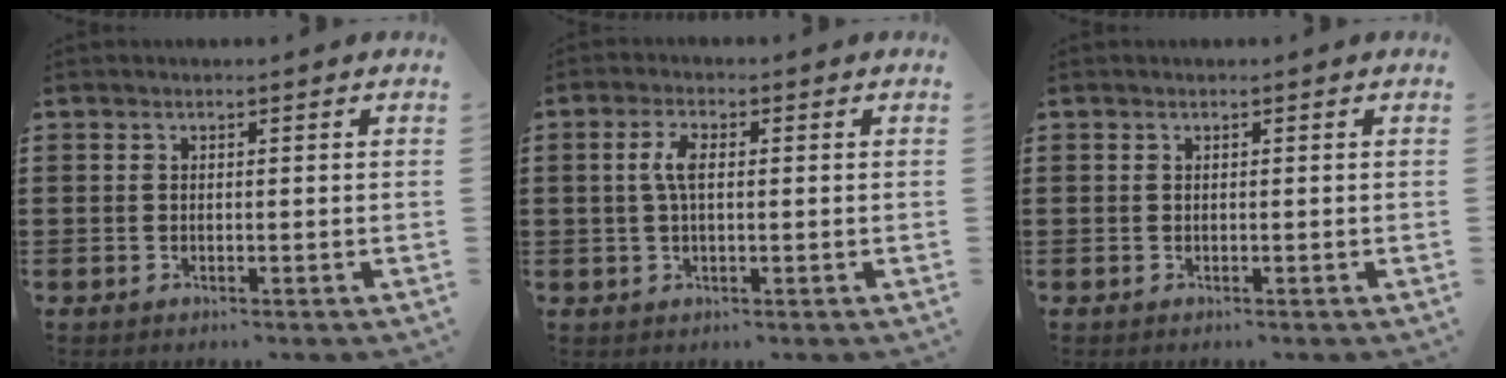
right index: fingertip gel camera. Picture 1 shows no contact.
{"total": 4.0, "force": [0.4, 1.5, 3.7], "torque": [-0.082, 0.004, 0.001]}
{"total": 0.0}